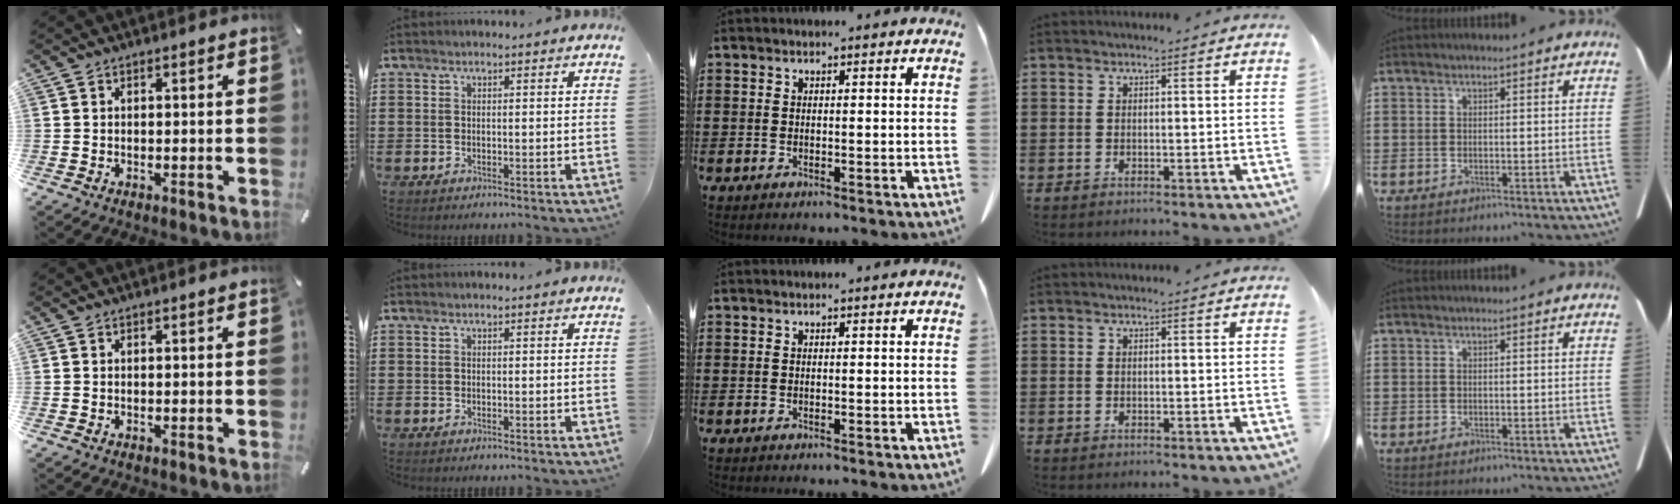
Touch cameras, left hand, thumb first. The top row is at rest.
{}